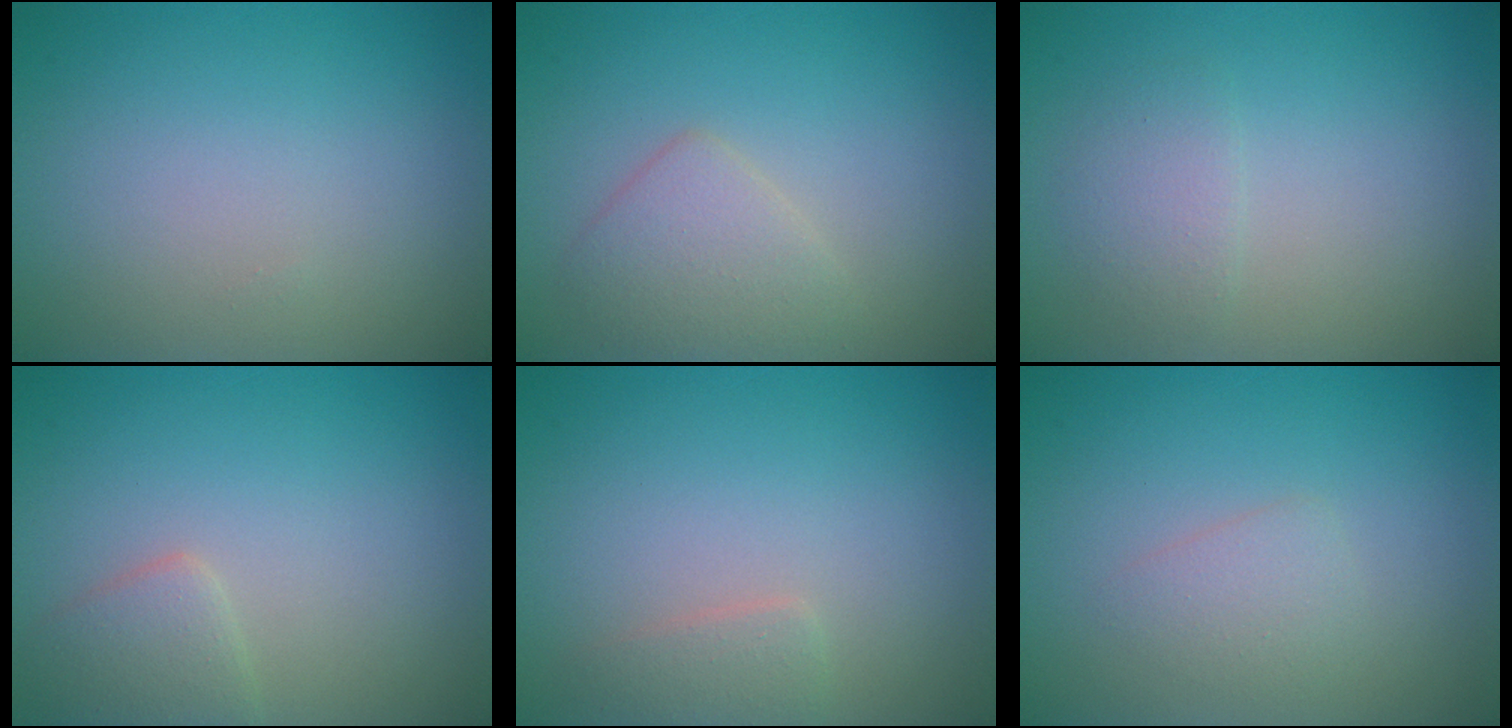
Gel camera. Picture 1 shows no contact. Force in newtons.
{"total": 2.7, "press": 2.7, "slide": 0.2}
{"total": 1.5, "press": 1.5, "slide": 0.1}
{"total": 2.1, "press": 2.1, "slide": 0.1}
{"total": 1.3, "press": 1.3, "slide": 0.1}
{"total": 1.5, "press": 1.5, "slide": 0.1}